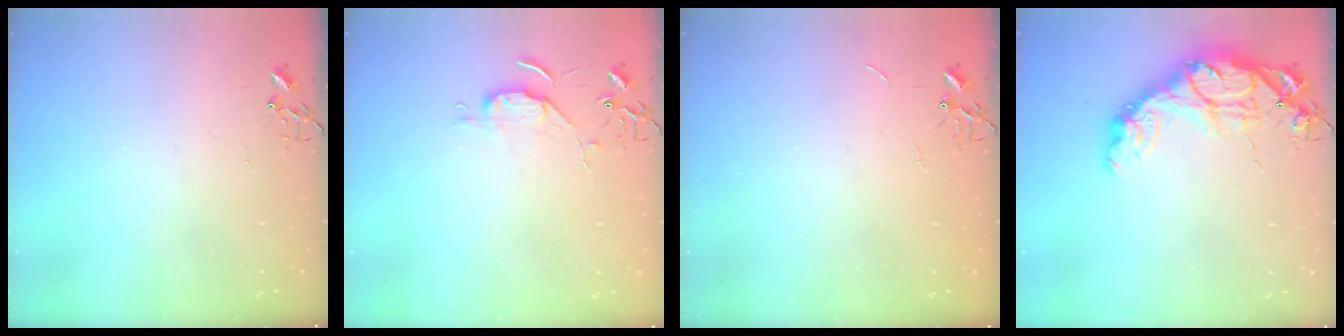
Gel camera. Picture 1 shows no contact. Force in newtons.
{"total": 5.1, "press": 5.1, "slide": 0.6}
{"total": 0.6, "press": 0.6, "slide": 0.1}
{"total": 14.8, "press": 14.8, "slide": 1.2}